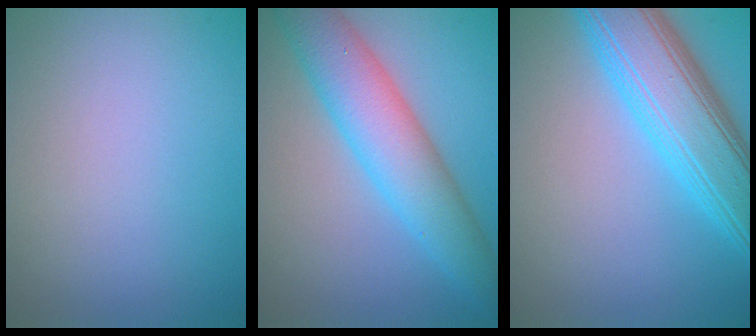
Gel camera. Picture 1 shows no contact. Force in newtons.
{"total": 6.7, "press": 6.7, "slide": 0.1}
{"total": 8.8, "press": 8.8, "slide": 0.3}